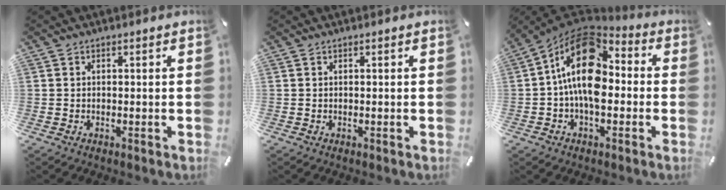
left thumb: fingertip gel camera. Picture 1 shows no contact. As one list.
[{"total": 0.0}, {"total": 17.2, "force": [0.2, 10.1, 13.9], "torque": [-0.255, -0.001, 0.000]}]